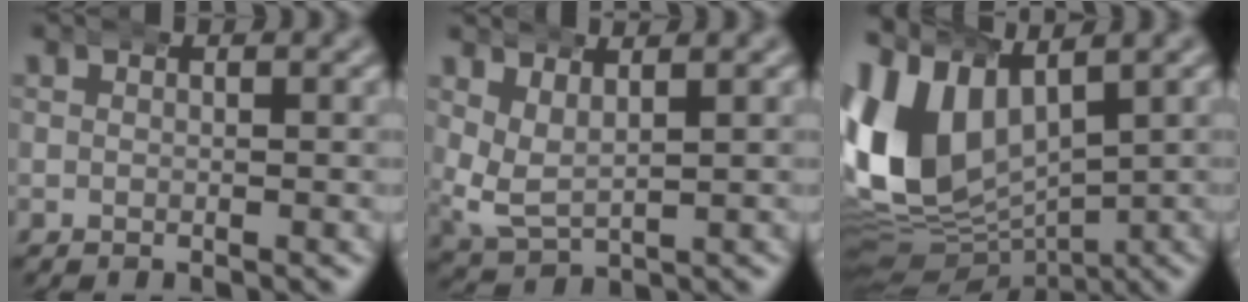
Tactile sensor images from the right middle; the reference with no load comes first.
{"total": 4.1, "force": [1.7, 2.9, 2.4], "torque": [-0.077, -0.023, 0.042]}
{"total": 12.3, "force": [1.2, 9.3, 7.9], "torque": [-0.183, -0.022, 0.033]}